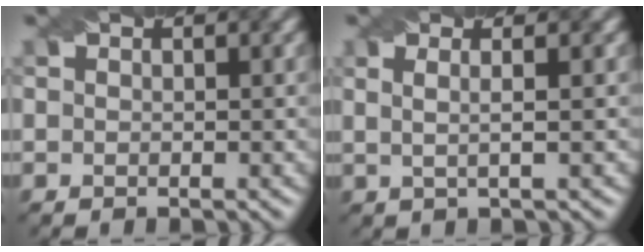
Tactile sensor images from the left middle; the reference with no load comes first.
{"total": 3.8, "force": [1.3, 1.7, 3.2], "torque": [-0.039, 0.017, -0.006]}